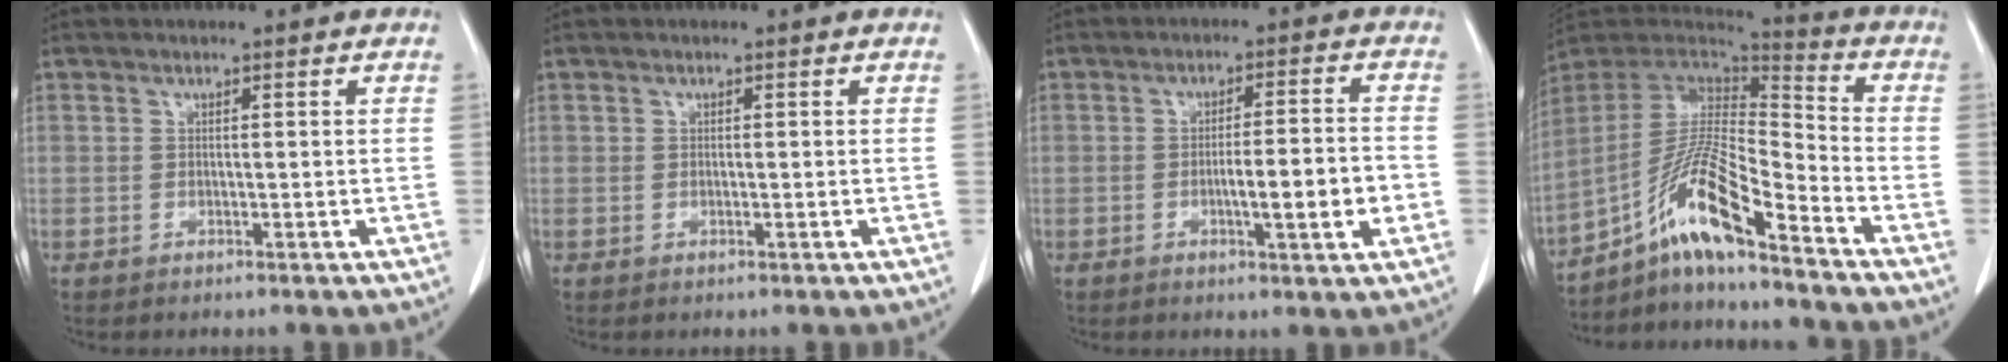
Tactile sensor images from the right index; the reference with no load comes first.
{"total": 0.0}
{"total": 7.5, "force": [-2.0, 0.5, 7.2], "torque": [-0.106, 0.002, -0.028]}
{"total": 14.5, "force": [-9.5, 1.3, 10.9], "torque": [-0.211, 0.006, -0.175]}